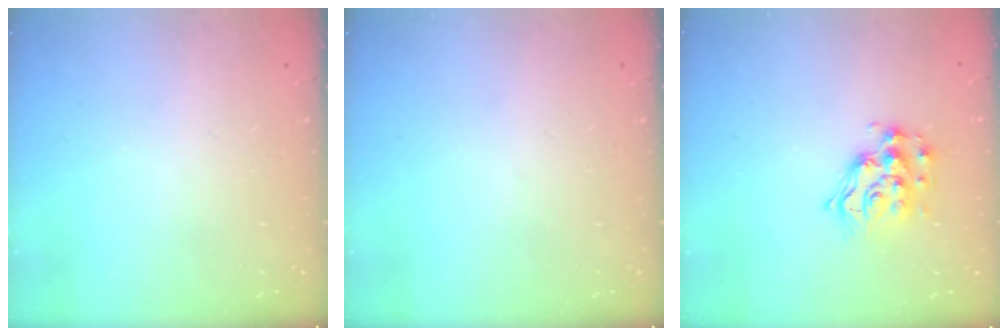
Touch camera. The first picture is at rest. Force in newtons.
{"total": 0.0}
{"total": 12.7, "press": 12.7, "slide": 0.8}